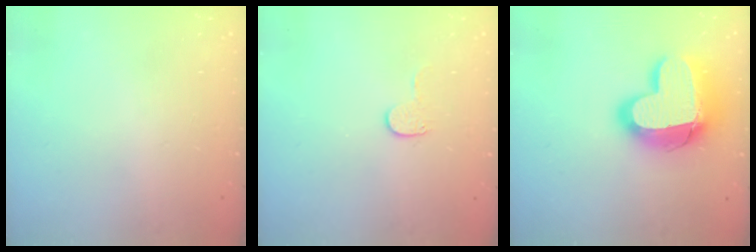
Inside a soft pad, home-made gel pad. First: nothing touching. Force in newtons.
{"total": 4.1, "press": 4.1, "slide": 0.4}
{"total": 18.9, "press": 18.9, "slide": 1.2}